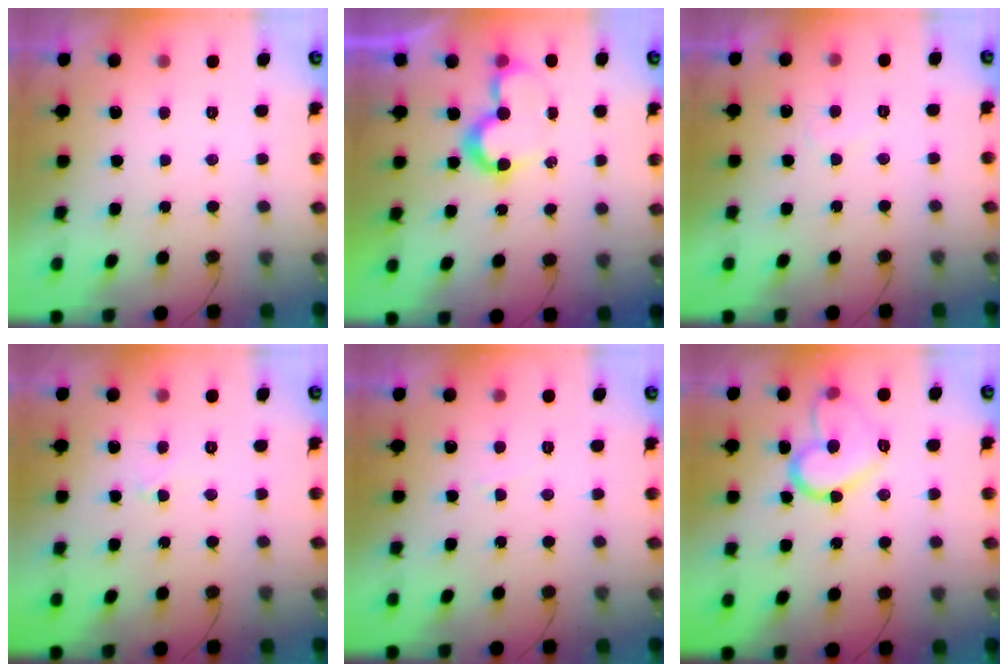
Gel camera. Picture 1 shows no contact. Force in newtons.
{"total": 7.9, "press": 7.9, "slide": 0.1}
{"total": 4.8, "press": 4.8, "slide": 0.2}
{"total": 2.0, "press": 2.0, "slide": 0.2}
{"total": 1.4, "press": 1.4, "slide": 0.1}
{"total": 12.9, "press": 12.9, "slide": 0.6}